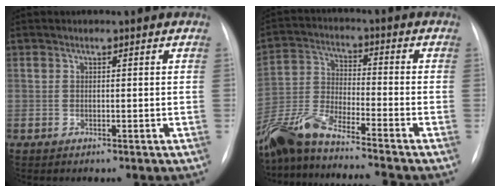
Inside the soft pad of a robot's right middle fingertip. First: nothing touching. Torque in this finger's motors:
{"motor_torque": [1.09, -1.05, 0.49, 0.18]}